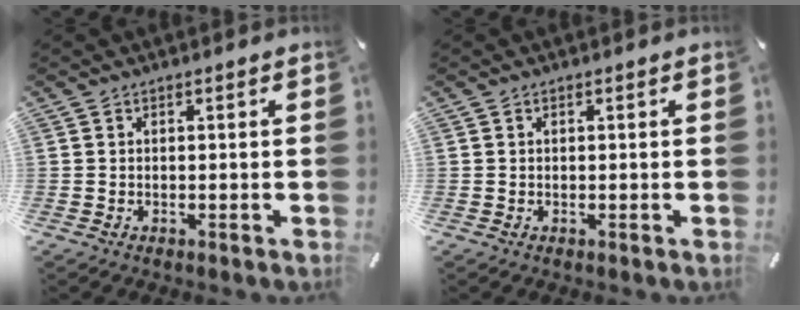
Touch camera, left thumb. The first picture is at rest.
{"total": 0.0}